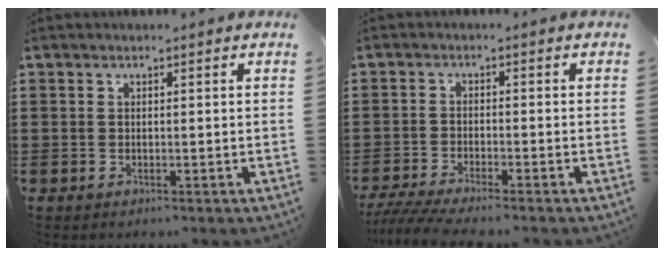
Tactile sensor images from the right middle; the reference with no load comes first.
{"total": 3.5, "force": [-3.2, 0.0, 1.6], "torque": [-0.040, -0.012, -0.065]}